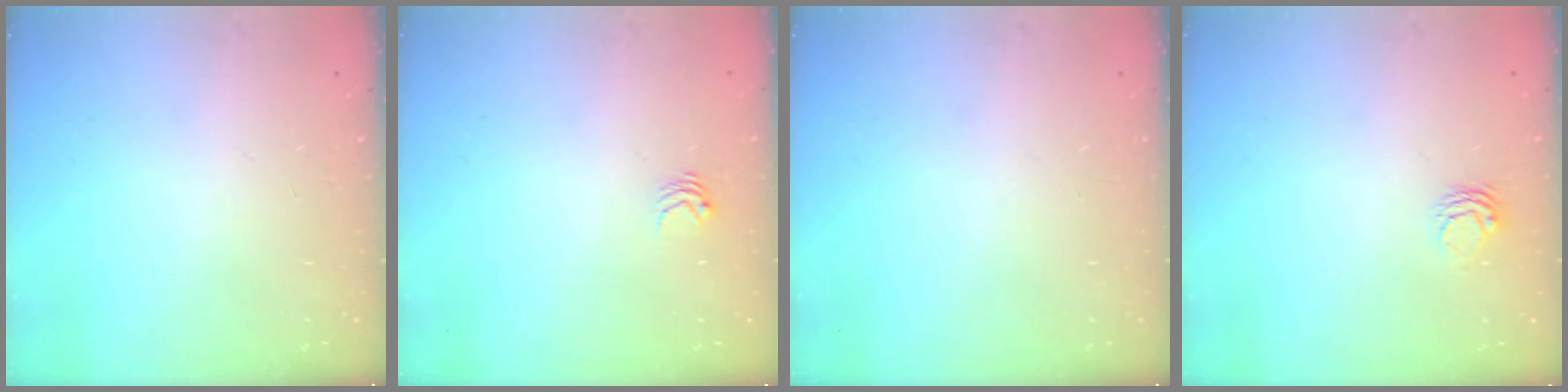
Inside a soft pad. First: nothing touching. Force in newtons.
{"total": 3.0, "press": 3.0, "slide": 0.4}
{"total": 0.0}
{"total": 4.2, "press": 4.2, "slide": 0.4}